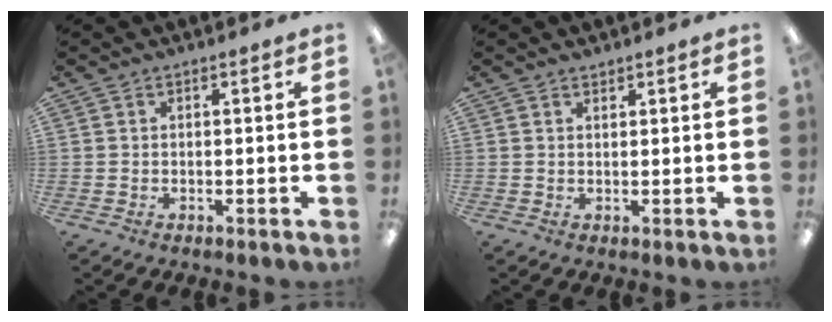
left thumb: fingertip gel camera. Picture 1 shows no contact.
{"total": 1.0, "force": [0.9, 0.2, 0.0], "torque": [-0.001, -0.001, 0.018]}